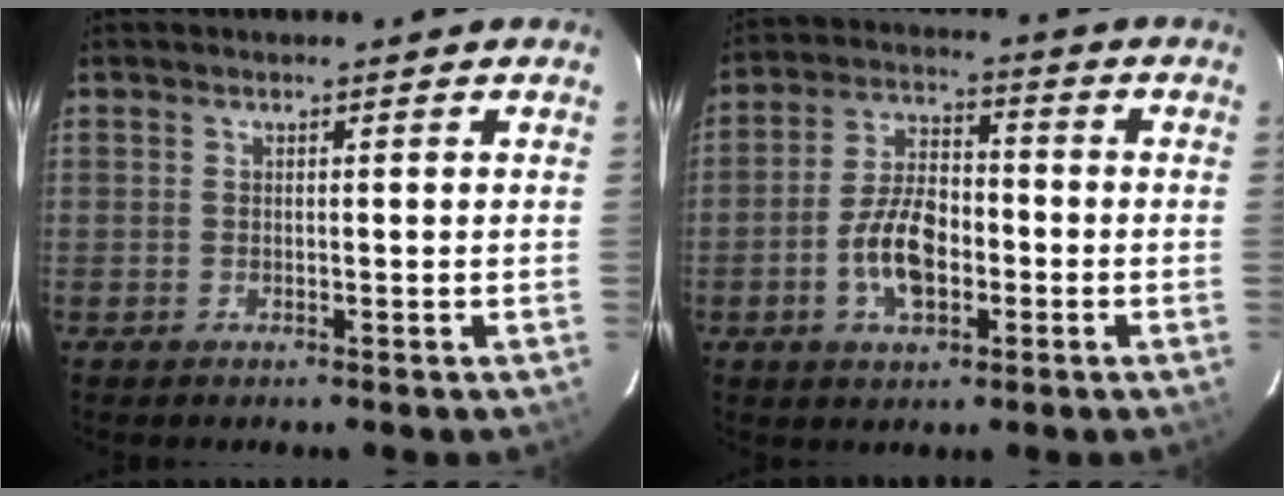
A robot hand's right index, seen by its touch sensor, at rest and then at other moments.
{"total": 9.6, "force": [-3.1, 5.2, 7.4], "torque": [-0.150, 0.014, -0.052]}